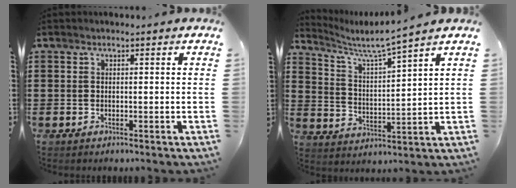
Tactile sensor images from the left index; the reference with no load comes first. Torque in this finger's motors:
{"motor_torque": [-0.03, 0.14, -0.01, 0.03]}